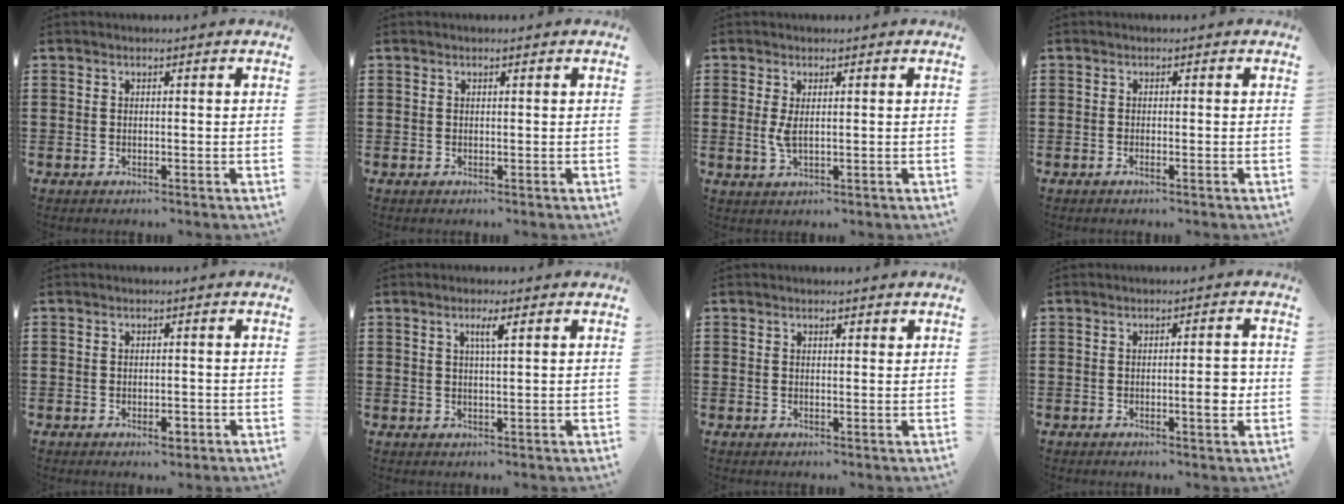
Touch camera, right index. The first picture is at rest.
{"total": 0.0}
{"total": 2.5, "force": [0.3, 0.8, 2.3], "torque": [-0.062, -0.006, 0.000]}
{"total": 0.6, "force": [-0.3, -0.2, 0.5], "torque": [-0.009, -0.004, -0.005]}
{"total": 1.6, "force": [-0.8, 0.8, 1.1], "torque": [-0.022, -0.003, -0.015]}
{"total": 2.4, "force": [1.0, 0.2, 2.1], "torque": [-0.044, 0.001, 0.016]}
{"total": 0.8, "force": [0.5, 0.4, 0.4], "torque": [-0.009, 0.002, 0.010]}
{"total": 3.6, "force": [-0.5, 0.8, 3.5], "torque": [-0.043, -0.005, -0.014]}